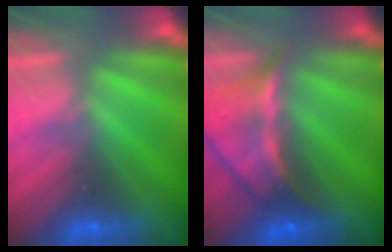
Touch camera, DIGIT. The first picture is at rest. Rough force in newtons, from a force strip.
{"total": 5.6}